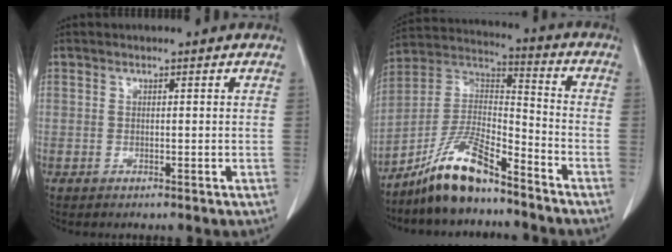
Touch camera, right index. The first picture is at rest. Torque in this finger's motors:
{"motor_torque": [0.99, -0.98, 0.39, 0.14]}